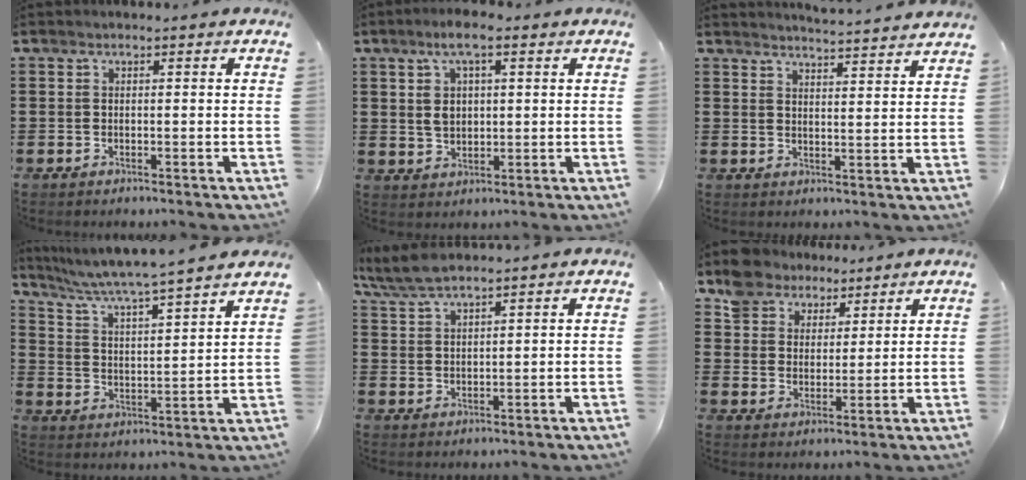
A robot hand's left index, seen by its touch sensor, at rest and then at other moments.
{"total": 5.8, "force": [2.4, 2.7, 4.5], "torque": [-0.087, 0.007, 0.040]}
{"total": 3.7, "force": [3.6, -0.7, 0.1], "torque": [-0.013, -0.025, 0.063]}
{"total": 5.1, "force": [4.6, -0.7, 2.0], "torque": [-0.060, -0.035, 0.073]}
{"total": 4.5, "force": [3.9, 0.7, 2.2], "torque": [-0.053, -0.003, 0.072]}
{"total": 6.0, "force": [5.0, 3.4, 0.0], "torque": [-0.032, -0.008, 0.096]}